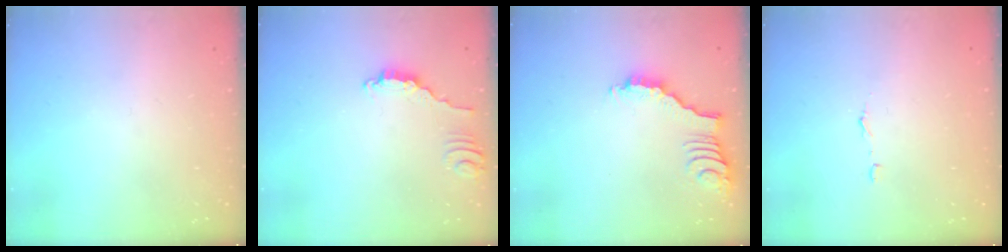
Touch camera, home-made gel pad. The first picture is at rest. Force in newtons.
{"total": 2.8, "press": 2.8, "slide": 0.2}
{"total": 2.8, "press": 2.8, "slide": 0.3}
{"total": 2.9, "press": 2.9, "slide": 0.2}